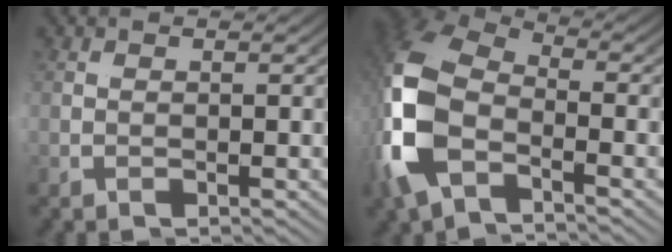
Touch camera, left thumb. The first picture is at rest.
{"total": 11.1, "force": [-0.8, 7.6, 8.1], "torque": [-0.220, 0.000, -0.022]}